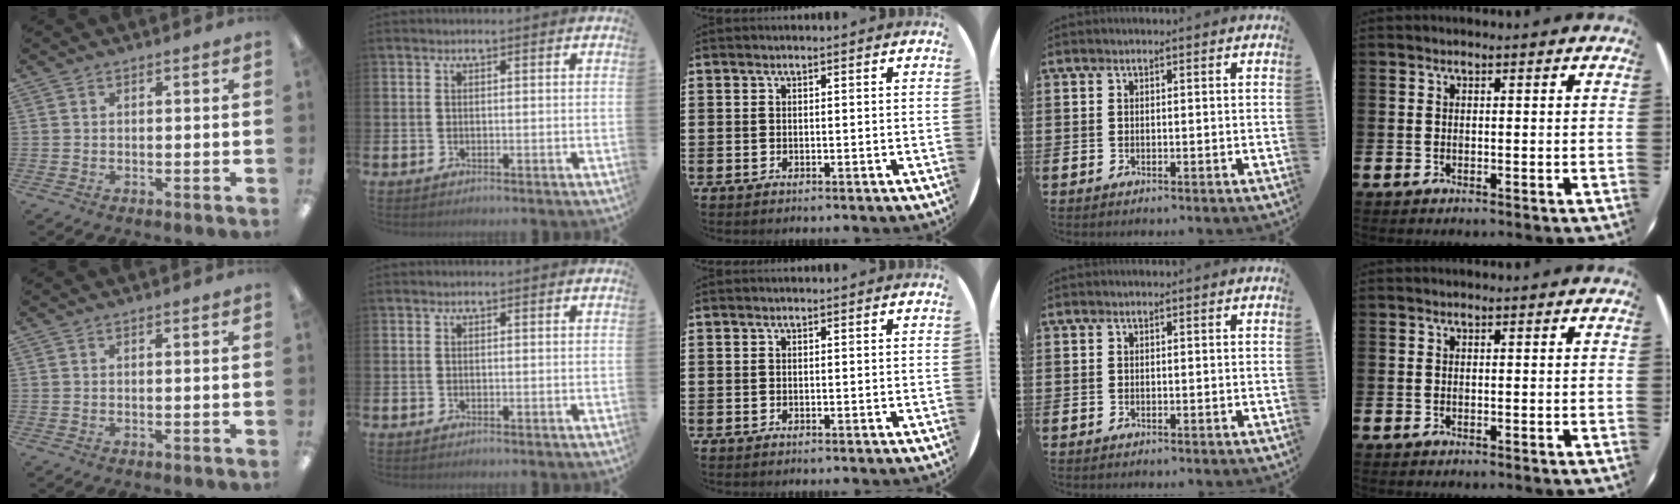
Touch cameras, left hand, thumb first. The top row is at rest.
{}